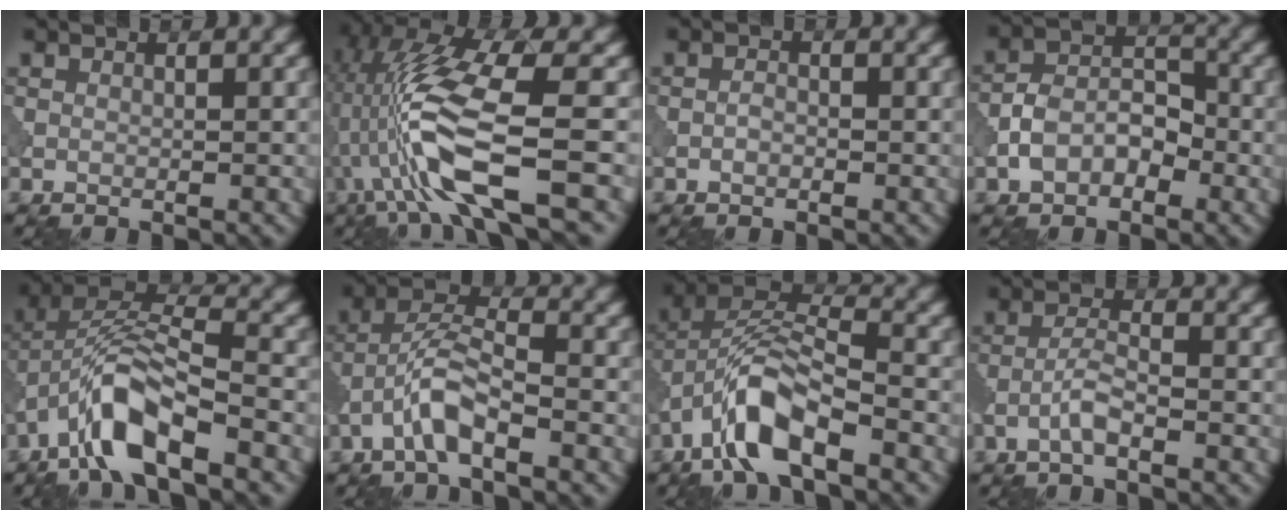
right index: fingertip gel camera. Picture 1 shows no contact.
{"total": 12.0, "force": [-2.7, 3.4, 11.2], "torque": [-0.235, 0.003, -0.050]}
{"total": 0.8, "force": [-0.3, 0.5, 0.5], "torque": [-0.012, 0.002, -0.008]}
{"total": 4.1, "force": [-1.8, 2.6, 2.6], "torque": [-0.049, 0.014, -0.038]}
{"total": 8.5, "force": [-4.5, 2.8, 6.6], "torque": [-0.124, 0.016, -0.091]}
{"total": 4.3, "force": [-2.4, 1.1, 3.4], "torque": [-0.069, 0.015, -0.054]}
{"total": 7.7, "force": [-4.2, 2.7, 5.8], "torque": [-0.109, 0.014, -0.086]}
{"total": 2.4, "force": [-1.4, 0.4, 1.9], "torque": [-0.041, 0.009, -0.034]}